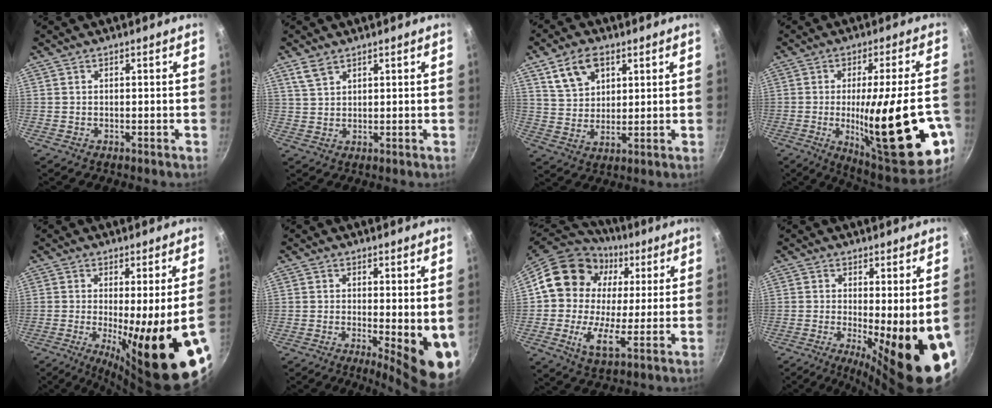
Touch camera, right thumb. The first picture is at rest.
{"total": 3.6, "force": [2.5, 1.8, 1.9], "torque": [-0.032, -0.006, 0.052]}
{"total": 8.9, "force": [4.6, 5.4, 5.3], "torque": [-0.081, -0.013, 0.088]}
{"total": 27.4, "force": [-6.8, 6.7, 25.7], "torque": [-0.348, -0.006, -0.081]}
{"total": 19.2, "force": [-4.6, 2.1, 18.5], "torque": [-0.256, -0.034, -0.048]}
{"total": 9.8, "force": [-1.2, 2.7, 9.3], "torque": [-0.105, -0.016, -0.010]}
{"total": 18.9, "force": [3.7, 14.1, 12.0], "torque": [-0.188, 0.015, 0.048]}
{"total": 14.4, "force": [-3.1, 2.8, 13.8], "torque": [-0.172, -0.024, -0.034]}